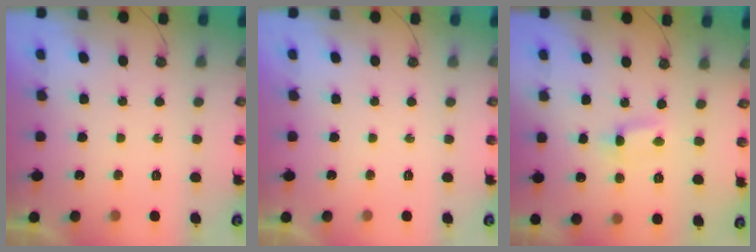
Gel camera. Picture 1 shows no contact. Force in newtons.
{"total": 0.0}
{"total": 0.6, "press": 0.3, "slide": 0.5}